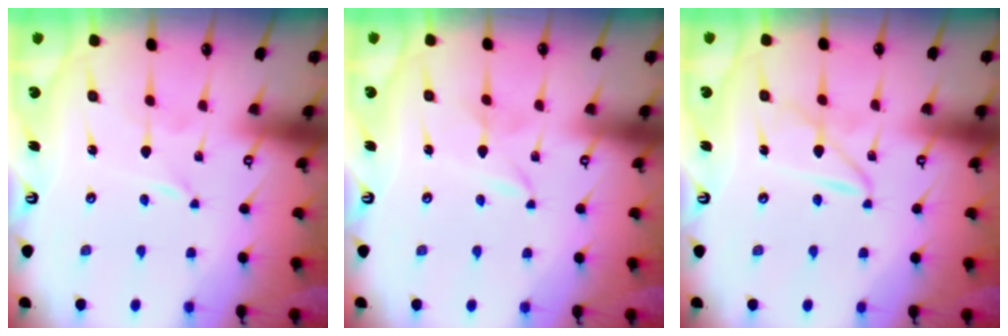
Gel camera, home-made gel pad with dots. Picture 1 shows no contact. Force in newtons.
{"total": 1.8, "press": 1.7, "slide": 0.2}
{"total": 5.8, "press": 5.8, "slide": 0.5}